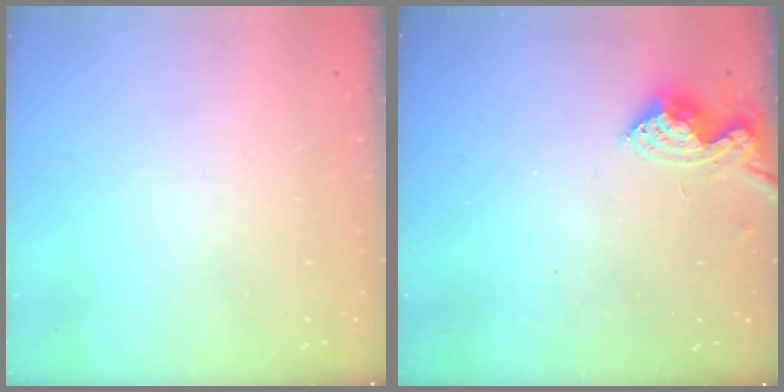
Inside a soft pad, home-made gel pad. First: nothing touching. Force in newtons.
{"total": 8.5, "press": 8.5, "slide": 0.2}